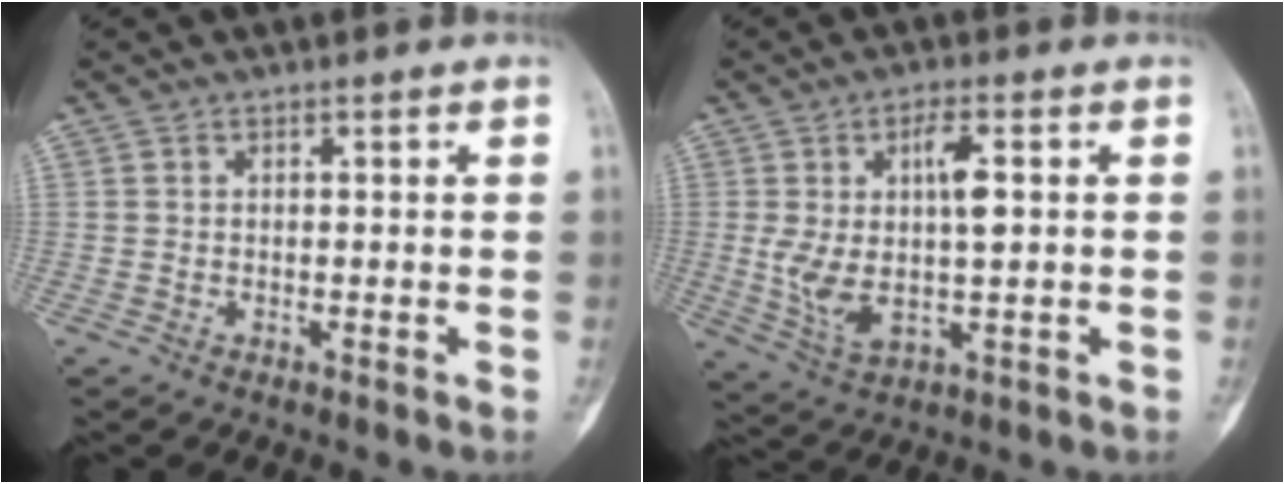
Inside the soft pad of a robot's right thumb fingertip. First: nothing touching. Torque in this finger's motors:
{"motor_torque": [0.77, 2.49, 1.40, 0.00, 0.38]}